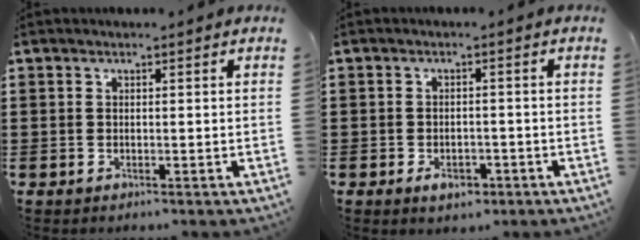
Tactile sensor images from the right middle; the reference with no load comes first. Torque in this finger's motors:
{"motor_torque": [1.36, 0.03, 0.11, 0.05]}